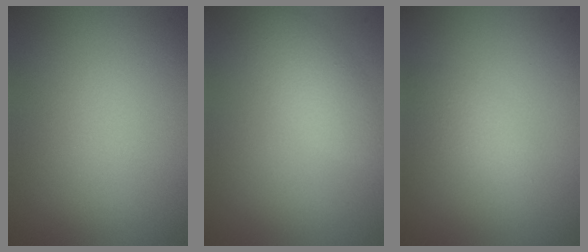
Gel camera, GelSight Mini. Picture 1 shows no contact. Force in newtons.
{"total": 2.8, "press": 2.8, "slide": 0.1}
{"total": 1.4, "press": 1.4, "slide": 0.1}